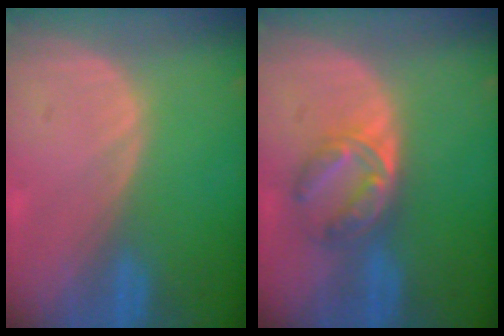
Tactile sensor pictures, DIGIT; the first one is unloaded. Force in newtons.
{"total": 5.9, "press": 5.6, "slide": 1.9}